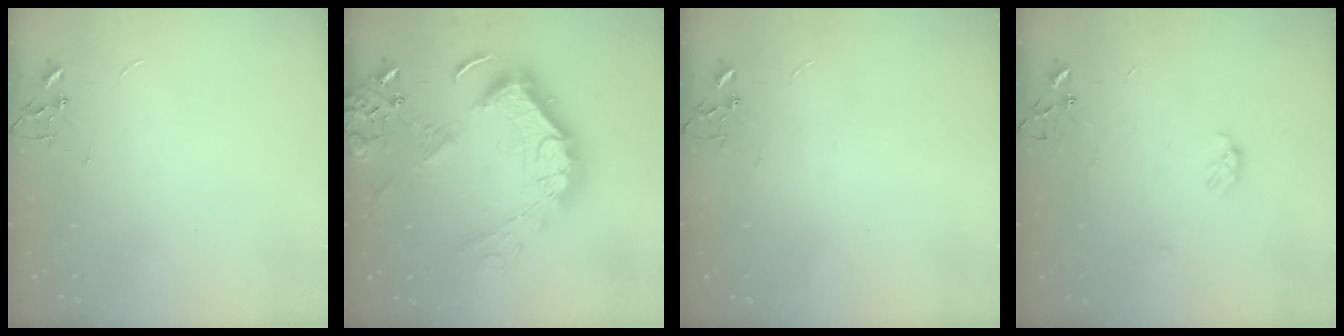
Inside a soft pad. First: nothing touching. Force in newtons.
{"total": 25.9, "press": 25.7, "slide": 3.3}
{"total": 0.0}
{"total": 3.9, "press": 3.9, "slide": 0.4}